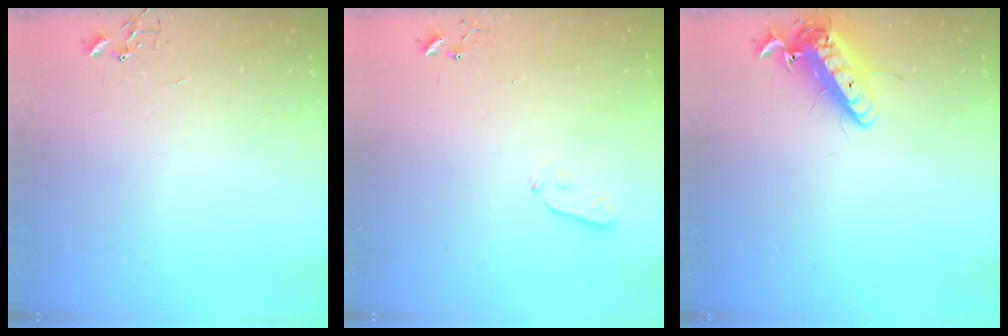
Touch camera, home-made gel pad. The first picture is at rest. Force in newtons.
{"total": 3.9, "press": 3.8, "slide": 0.9}
{"total": 14.0, "press": 13.7, "slide": 2.8}